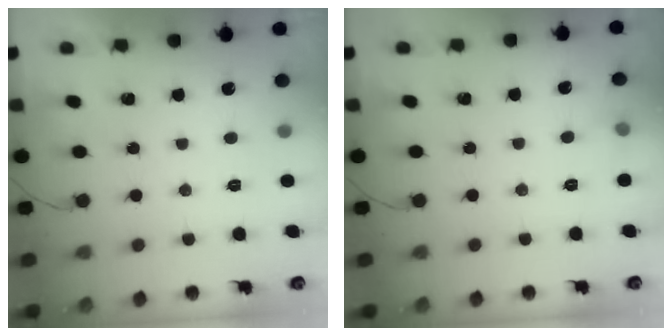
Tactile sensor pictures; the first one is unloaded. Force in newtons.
{"total": 3.7, "press": 3.4, "slide": 1.3}